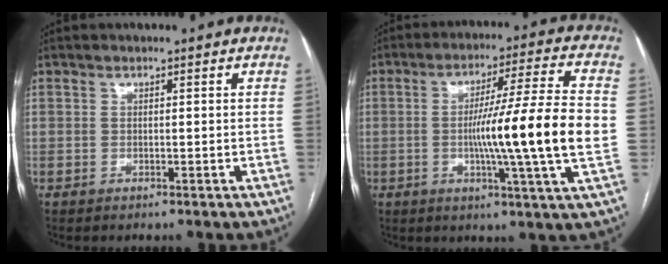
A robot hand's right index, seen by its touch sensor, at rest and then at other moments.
{"total": 16.0, "force": [-1.5, -1.5, 15.8], "torque": [-0.255, -0.008, -0.034]}